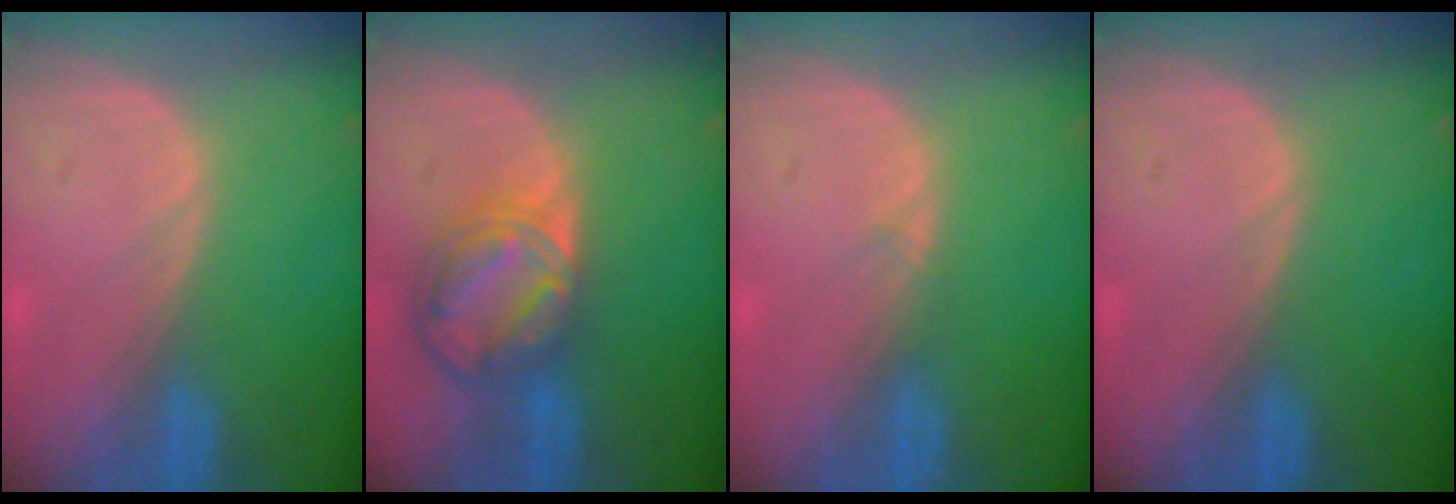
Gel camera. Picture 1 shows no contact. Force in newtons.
{"total": 8.6, "press": 7.2, "slide": 4.6}
{"total": 0.6, "press": 0.6, "slide": 0.1}
{"total": 0.0}